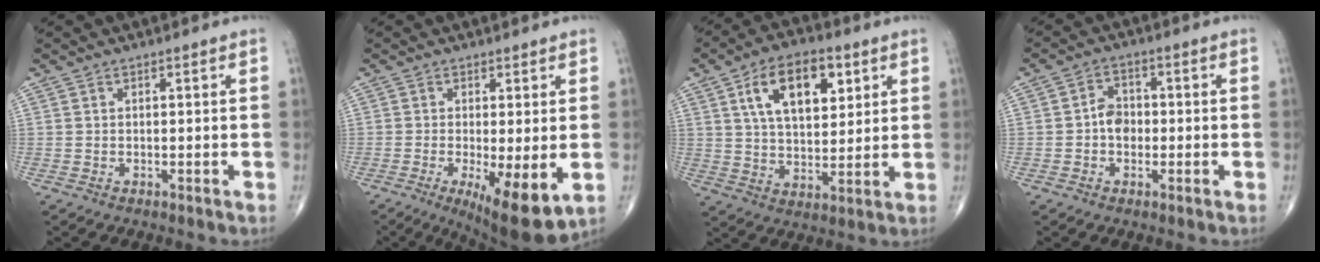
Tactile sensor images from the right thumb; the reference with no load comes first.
{"total": 10.8, "force": [-2.9, 3.1, 10.0], "torque": [-0.152, -0.025, -0.039]}
{"total": 14.3, "force": [5.6, 7.8, 10.7], "torque": [-0.148, -0.013, 0.097]}
{"total": 4.3, "force": [-0.6, 3.4, 2.6], "torque": [-0.025, 0.014, -0.017]}